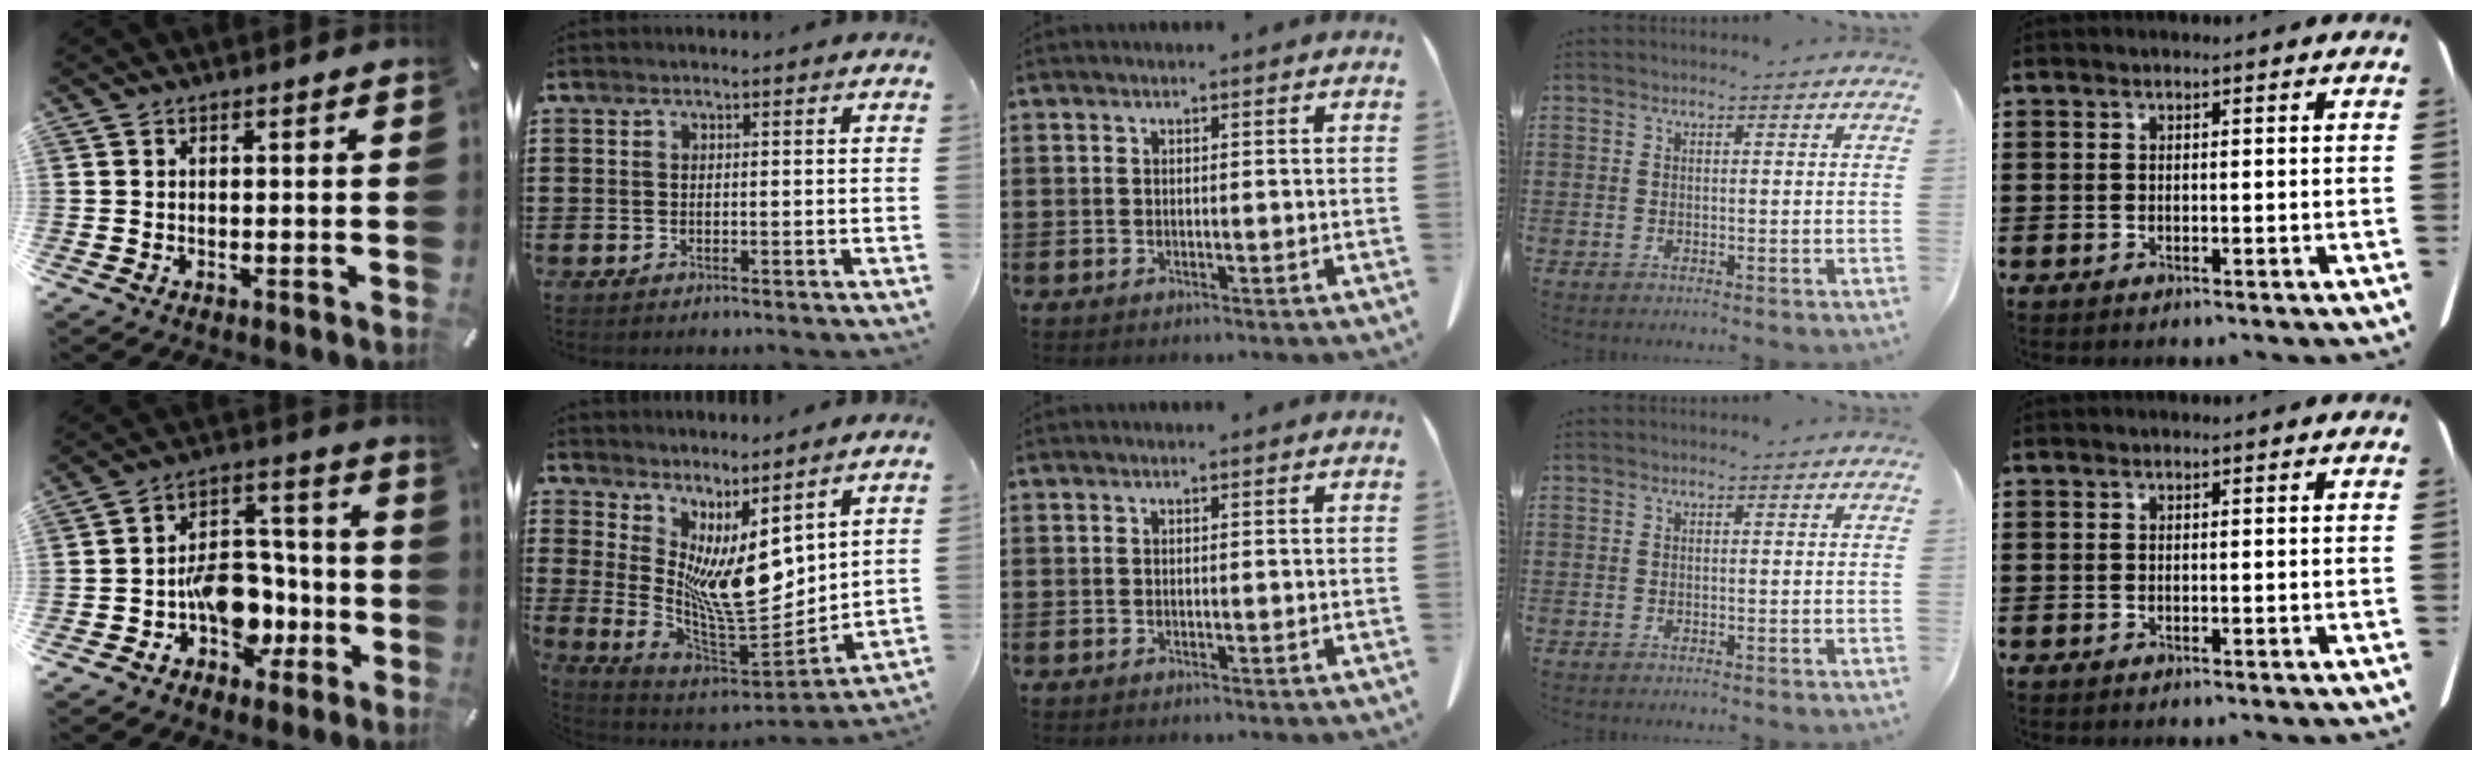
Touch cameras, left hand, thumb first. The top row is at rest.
{"thumb": {"total": 13.1, "force": [-4.3, 10.1, 7.2], "torque": [-0.094, 0.026, -0.064]}, "index": {"total": 9.4, "force": [3.3, 3.6, 8.1], "torque": [-0.153, -0.039, 0.062]}}